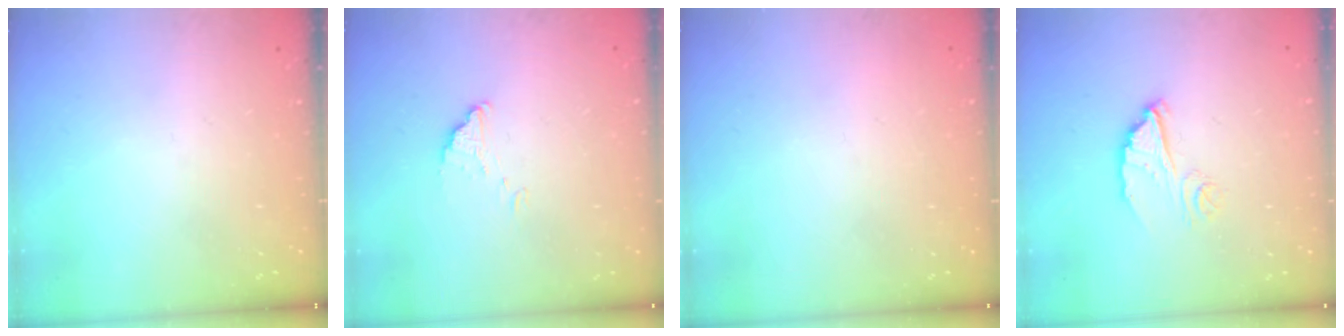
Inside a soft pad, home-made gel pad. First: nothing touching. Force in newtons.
{"total": 1.5, "press": 1.5, "slide": 0.1}
{"total": 2.2, "press": 2.2, "slide": 0.1}
{"total": 7.4, "press": 7.4, "slide": 0.5}